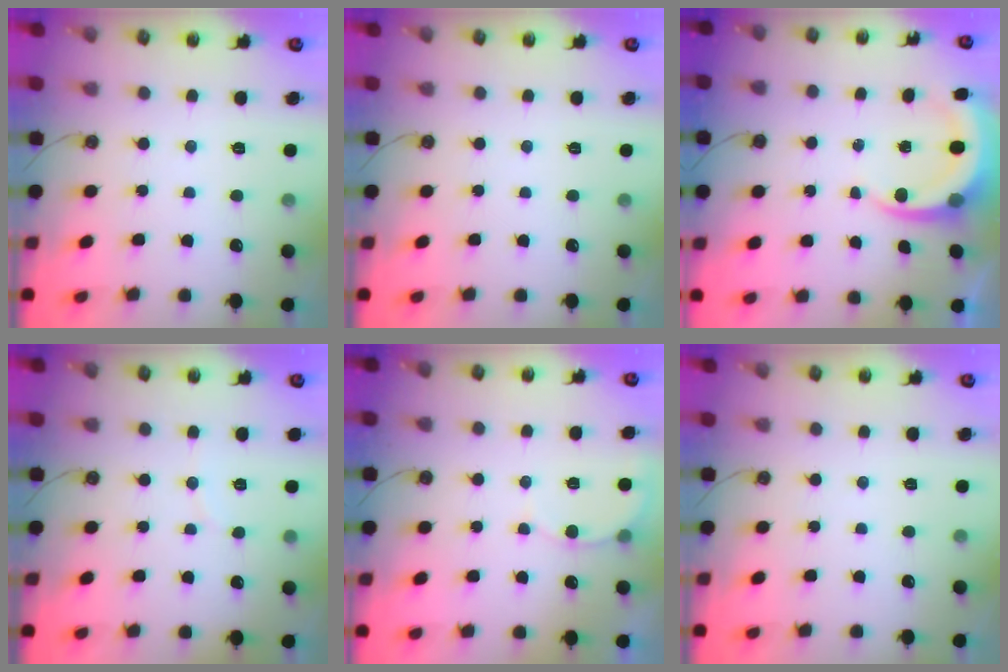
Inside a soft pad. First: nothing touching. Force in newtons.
{"total": 0.0}
{"total": 7.0, "press": 7.0, "slide": 0.6}
{"total": 2.0, "press": 2.0, "slide": 0.2}
{"total": 5.9, "press": 5.8, "slide": 0.4}
{"total": 0.0}